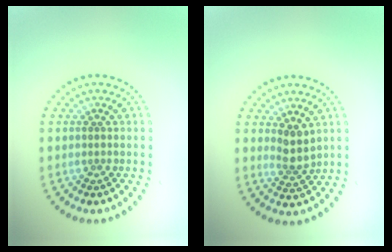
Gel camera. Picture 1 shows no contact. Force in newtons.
{"total": 2.2, "press": 1.8, "slide": 1.3}